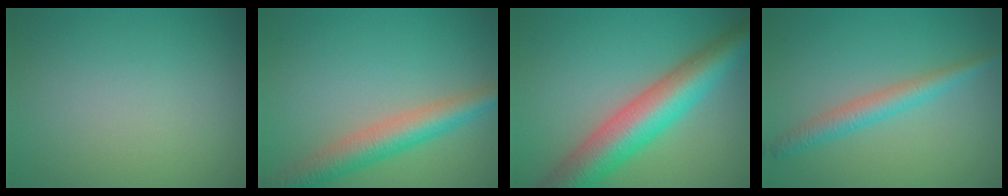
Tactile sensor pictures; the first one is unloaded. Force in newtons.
{"total": 4.9, "press": 4.9, "slide": 0.2}
{"total": 8.5, "press": 8.5, "slide": 0.3}
{"total": 2.8, "press": 2.8, "slide": 0.1}